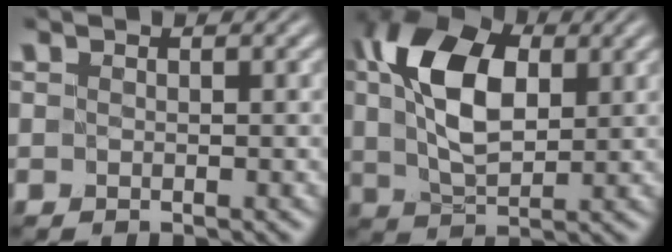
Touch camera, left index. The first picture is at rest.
{"total": 9.7, "force": [2.8, 5.5, 7.5], "torque": [-0.156, 0.017, 0.046]}